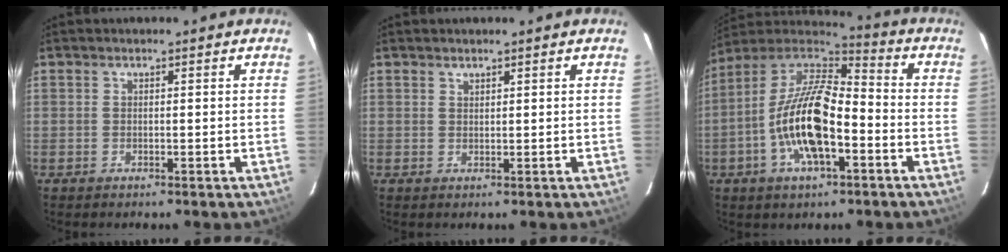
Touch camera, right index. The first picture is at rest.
{"total": 0.8, "force": [0.7, 0.3, 0.1], "torque": [-0.002, 0.001, 0.014]}
{"total": 17.1, "force": [-5.2, 6.8, 14.8], "torque": [-0.297, -0.002, -0.106]}